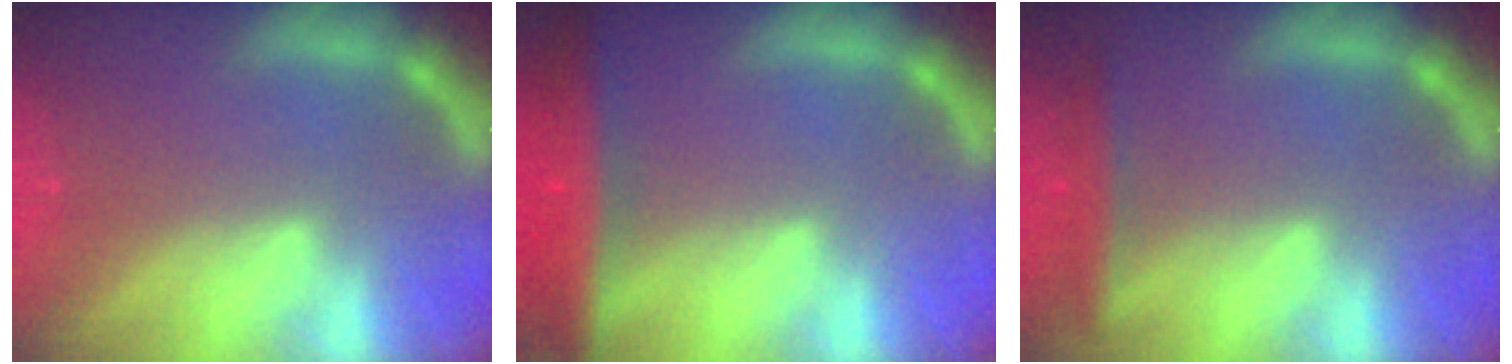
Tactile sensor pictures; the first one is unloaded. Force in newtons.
{"total": 7.0}
{"total": 2.9}